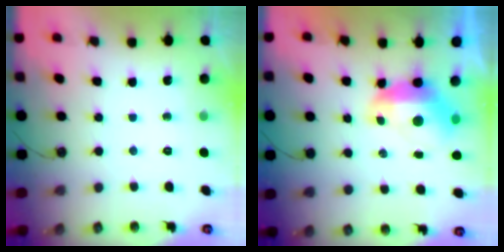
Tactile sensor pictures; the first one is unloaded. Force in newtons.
{"total": 1.9, "press": 1.8, "slide": 0.6}